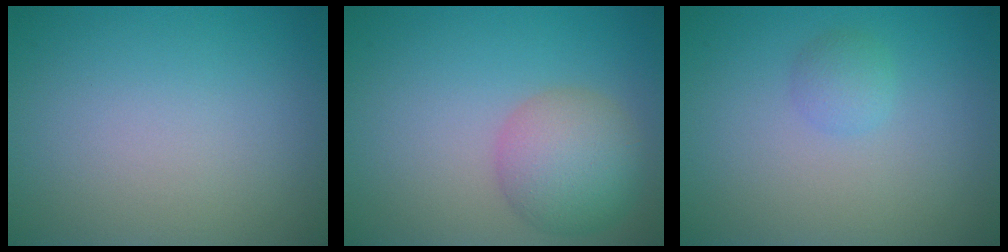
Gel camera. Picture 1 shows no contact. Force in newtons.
{"total": 5.0, "press": 5.0, "slide": 0.2}
{"total": 1.3, "press": 1.3, "slide": 0.0}